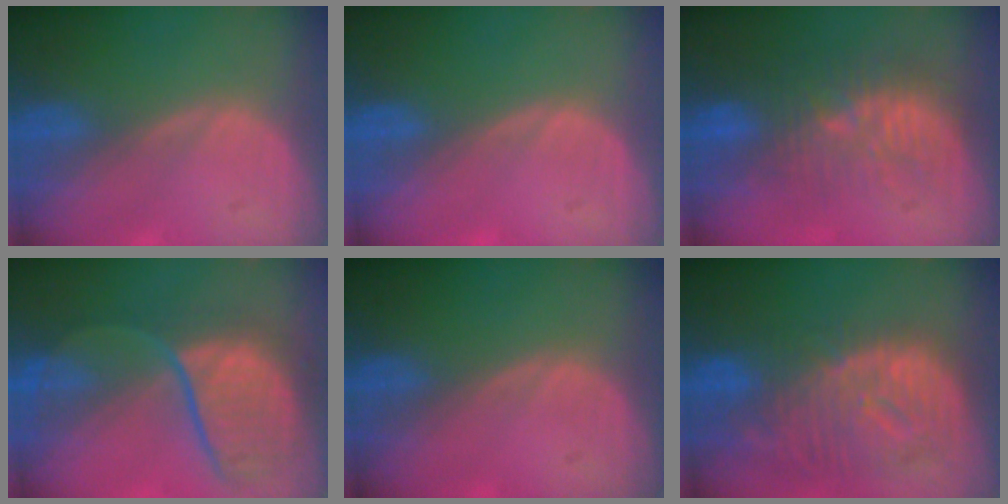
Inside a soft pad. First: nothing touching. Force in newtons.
{"total": 0.0}
{"total": 9.5, "press": 9.1, "slide": 2.7}
{"total": 10.0, "press": 9.3, "slide": 3.7}
{"total": 0.0}
{"total": 12.5, "press": 10.8, "slide": 6.3}